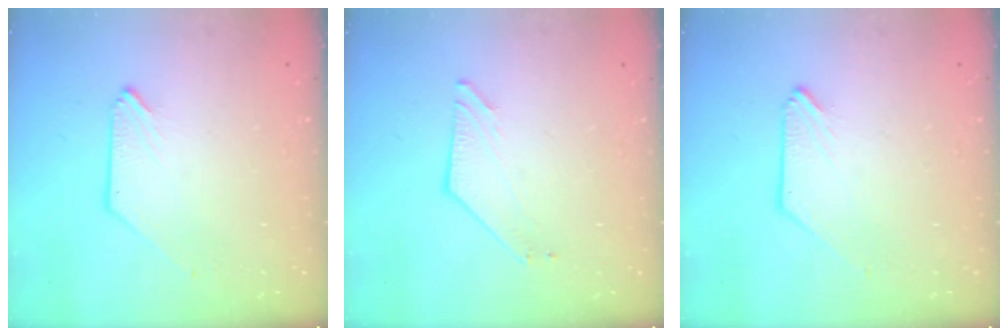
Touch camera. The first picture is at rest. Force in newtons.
{"total": 3.4, "press": 3.4, "slide": 0.1}
{"total": 0.0}